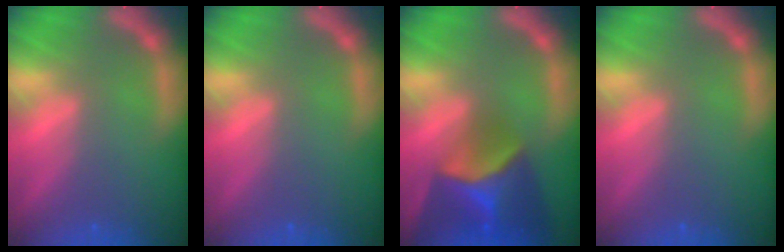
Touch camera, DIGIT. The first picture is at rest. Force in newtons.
{"total": 0.0}
{"total": 9.4}
{"total": 0.0}